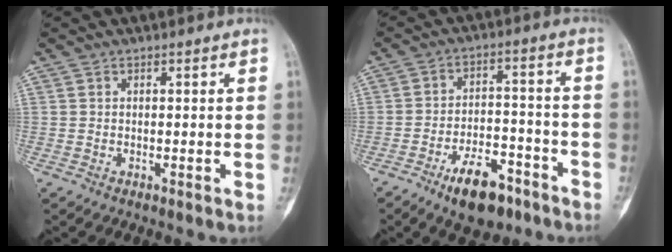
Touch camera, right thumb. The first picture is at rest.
{"total": 11.2, "force": [-7.2, 5.0, 6.9], "torque": [-0.096, 0.050, -0.114]}